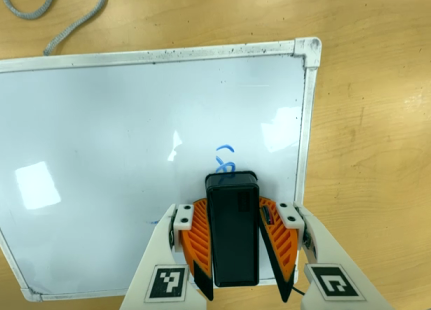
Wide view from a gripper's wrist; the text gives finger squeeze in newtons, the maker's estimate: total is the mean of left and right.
{"total": 15.0, "left": 16.8, "right": 13.3}